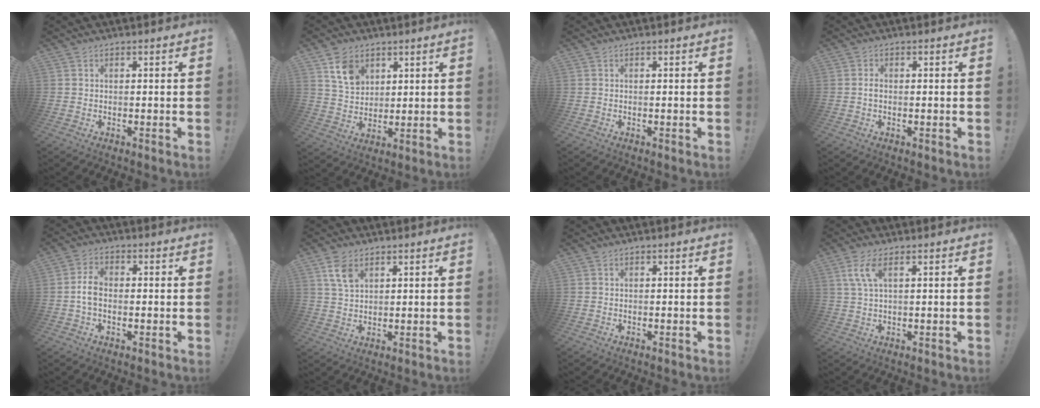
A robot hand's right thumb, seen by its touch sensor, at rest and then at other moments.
{"total": 9.6, "force": [5.3, 7.1, 3.9], "torque": [-0.054, -0.023, 0.103]}
{"total": 0.0}
{"total": 1.2, "force": [-0.3, 0.8, 0.9], "torque": [-0.017, 0.005, -0.005]}
{"total": 5.3, "force": [-0.5, 3.4, 4.0], "torque": [-0.082, 0.010, -0.009]}
{"total": 6.7, "force": [3.4, 4.1, 4.0], "torque": [-0.063, -0.013, 0.066]}
{"total": 0.0}
{"total": 6.1, "force": [2.6, 2.0, 5.2], "torque": [-0.099, 0.002, 0.048]}